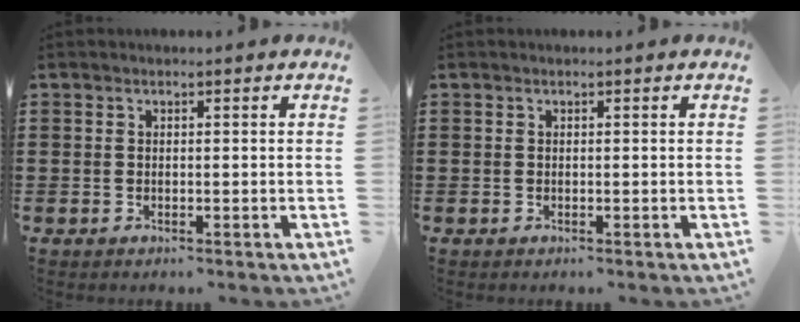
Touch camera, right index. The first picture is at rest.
{"total": 0.0}